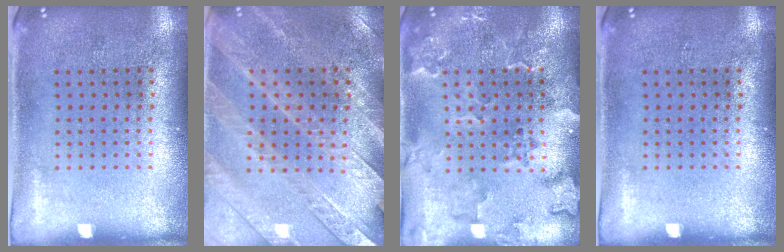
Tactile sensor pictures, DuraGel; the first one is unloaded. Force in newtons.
{"total": 2.8, "press": 2.6, "slide": 0.9}
{"total": 2.3, "press": 2.1, "slide": 0.8}
{"total": 0.0}